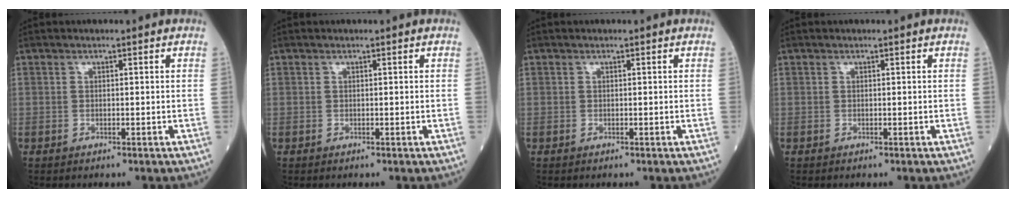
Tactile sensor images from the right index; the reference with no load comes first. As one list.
[{"total": 0.0}, {"total": 0.0}, {"total": 0.0}]